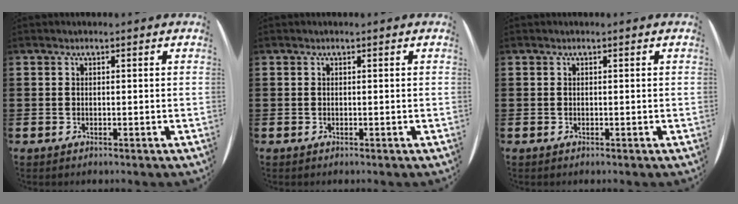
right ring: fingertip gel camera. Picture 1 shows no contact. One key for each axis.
{"total": 0.0}
{"total": 0.0}